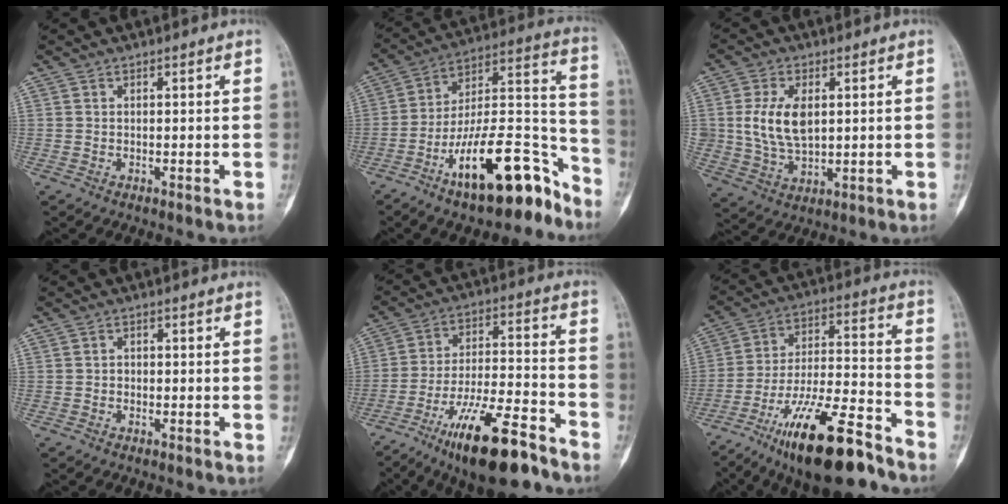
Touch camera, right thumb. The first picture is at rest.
{"total": 21.3, "force": [-13.2, 7.4, 15.0], "torque": [-0.215, 0.107, -0.221]}
{"total": 9.9, "force": [1.7, 5.8, 7.8], "torque": [-0.147, -0.010, 0.042]}
{"total": 1.0, "force": [-0.3, 0.9, 0.4], "torque": [0.007, 0.004, -0.007]}
{"total": 18.2, "force": [-11.9, 4.9, 12.8], "torque": [-0.225, 0.069, -0.202]}
{"total": 21.3, "force": [-14.2, 5.6, 14.8], "torque": [-0.253, 0.076, -0.241]}